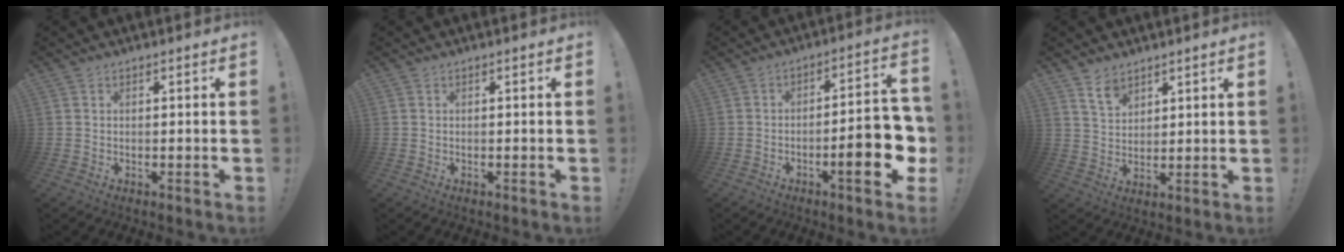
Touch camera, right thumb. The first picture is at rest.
{"total": 0.0}
{"total": 15.1, "force": [-4.1, 3.4, 14.1], "torque": [-0.177, 0.009, -0.059]}
{"total": 5.9, "force": [4.5, 3.1, 2.1], "torque": [-0.037, -0.023, 0.084]}